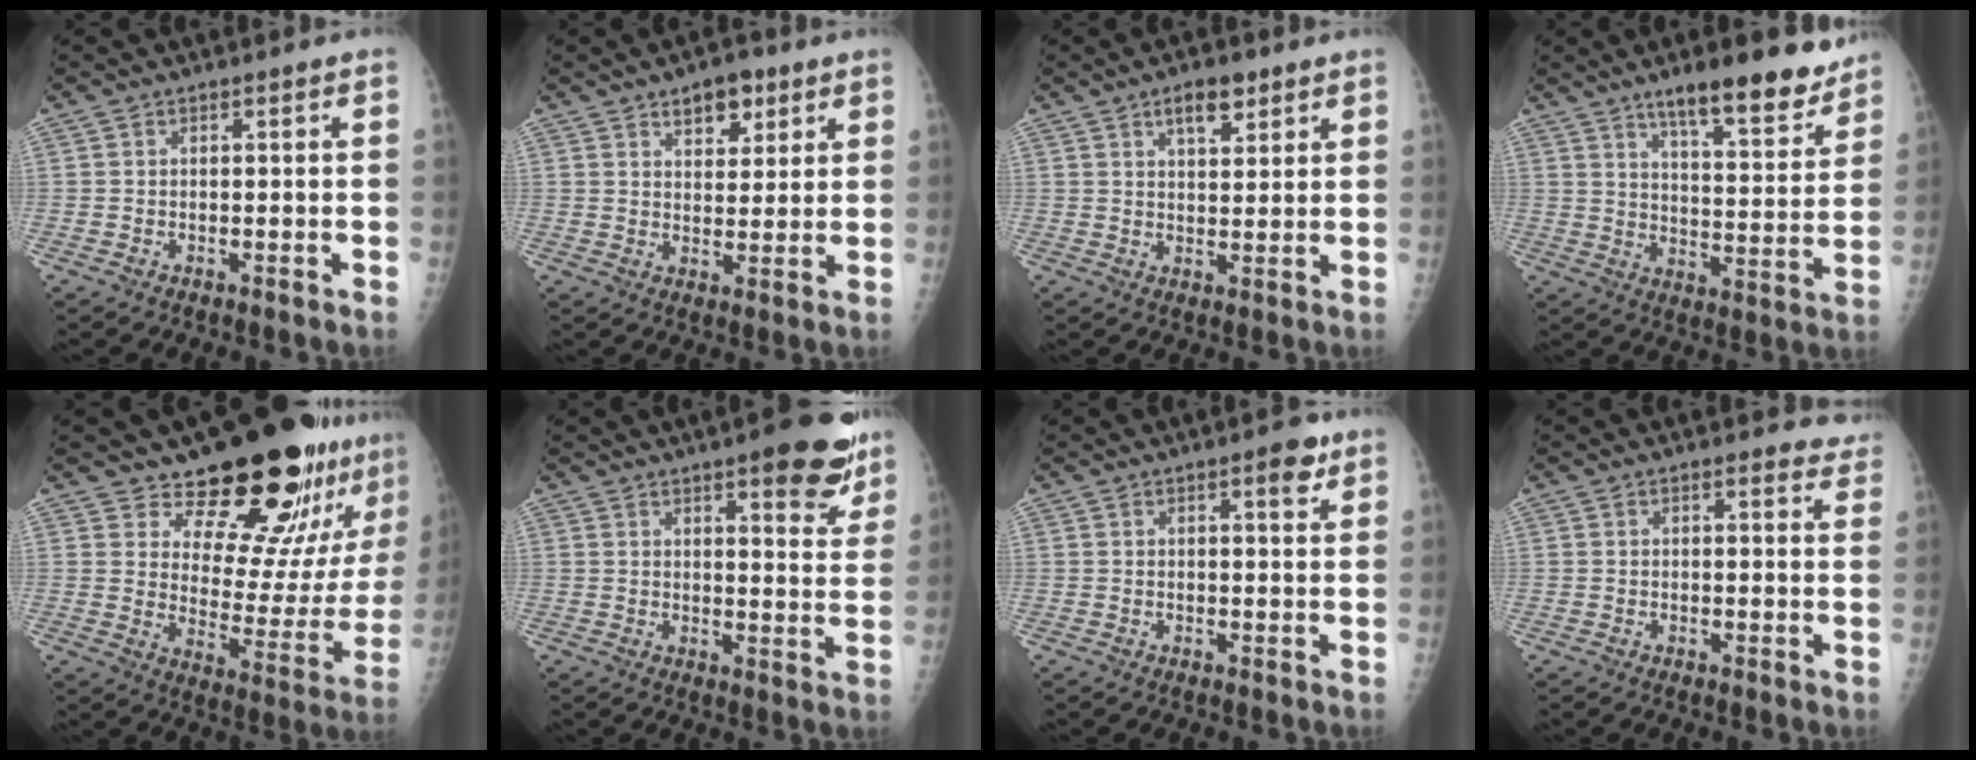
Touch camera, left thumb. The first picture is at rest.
{"total": 6.5, "force": [3.8, 3.7, 3.8], "torque": [-0.022, -0.017, 0.057]}
{"total": 5.7, "force": [3.4, 2.6, 3.7], "torque": [-0.034, -0.018, 0.054]}
{"total": 14.8, "force": [11.0, 4.0, 9.1], "torque": [-0.094, -0.070, 0.167]}
{"total": 21.4, "force": [17.1, 7.4, 10.4], "torque": [-0.085, -0.132, 0.231]}
{"total": 12.2, "force": [7.6, 4.0, 8.6], "torque": [-0.066, -0.038, 0.095]}
{"total": 3.5, "force": [2.0, 1.1, 2.6], "torque": [-0.027, -0.008, 0.023]}
{"total": 4.6, "force": [4.2, 1.7, 1.2], "torque": [0.018, -0.018, 0.031]}